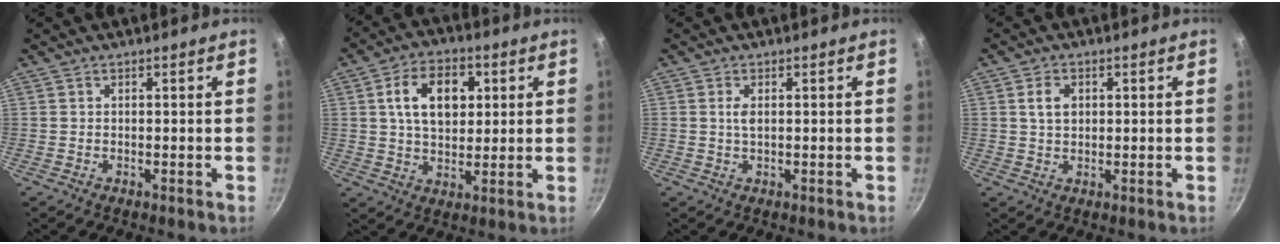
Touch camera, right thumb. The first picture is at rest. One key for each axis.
{"total": 11.7, "fx": 2.9, "fy": 7.7, "fz": 8.2, "tx": -0.115, "ty": 0.001, "tz": 0.043}
{"total": 1.8, "fx": 0.3, "fy": 0.8, "fz": 1.6, "tx": -0.031, "ty": 0.001, "tz": 0.006}
{"total": 3.6, "fx": 0.8, "fy": 2.7, "fz": 2.3, "tx": -0.029, "ty": 0.001, "tz": 0.016}